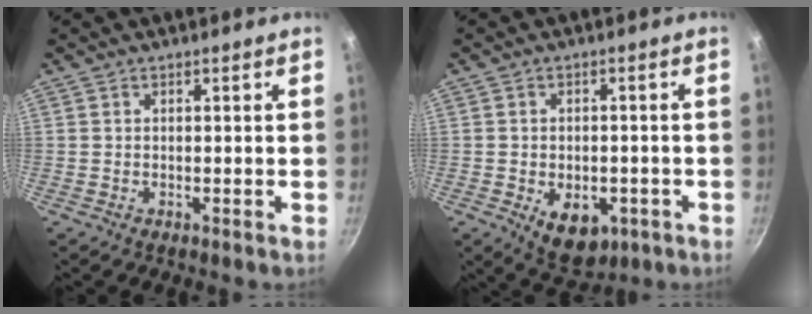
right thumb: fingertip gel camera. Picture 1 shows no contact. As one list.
[{"total": 8.9, "force": [-2.7, 5.9, 6.1], "torque": [-0.060, 0.001, -0.022]}]